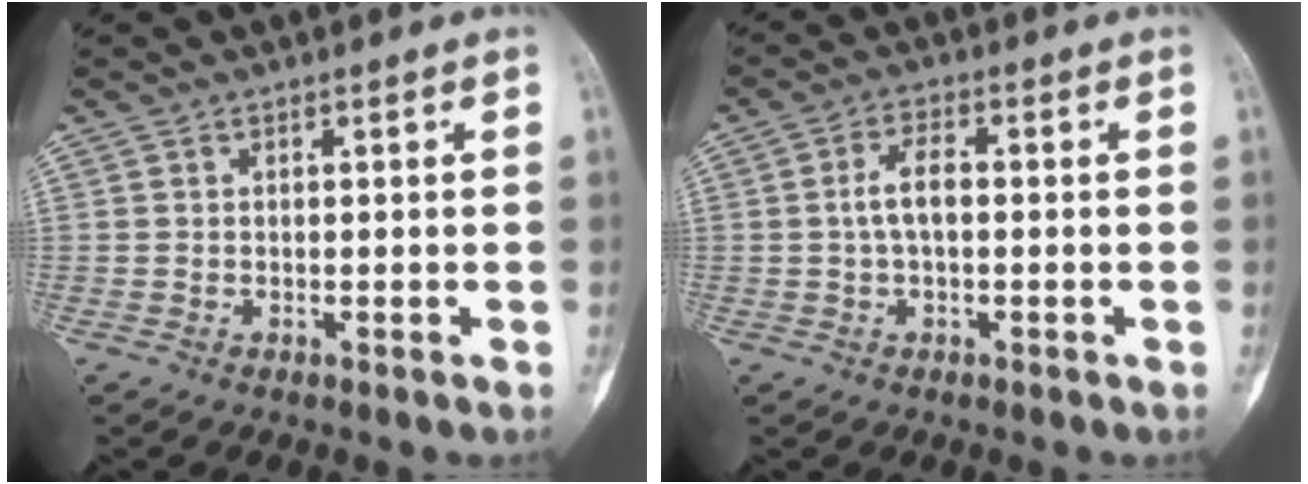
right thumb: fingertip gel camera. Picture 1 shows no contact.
{"total": 4.5, "force": [0.0, 2.1, 4.0], "torque": [-0.080, 0.016, -0.003]}